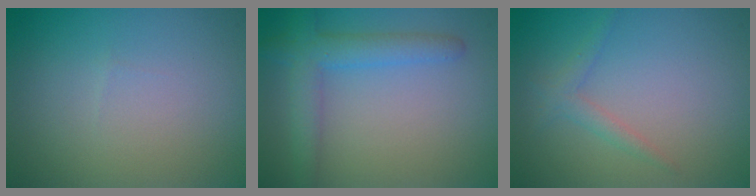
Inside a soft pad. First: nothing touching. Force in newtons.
{"total": 3.6, "press": 3.6, "slide": 0.1}
{"total": 1.4, "press": 1.4, "slide": 0.1}